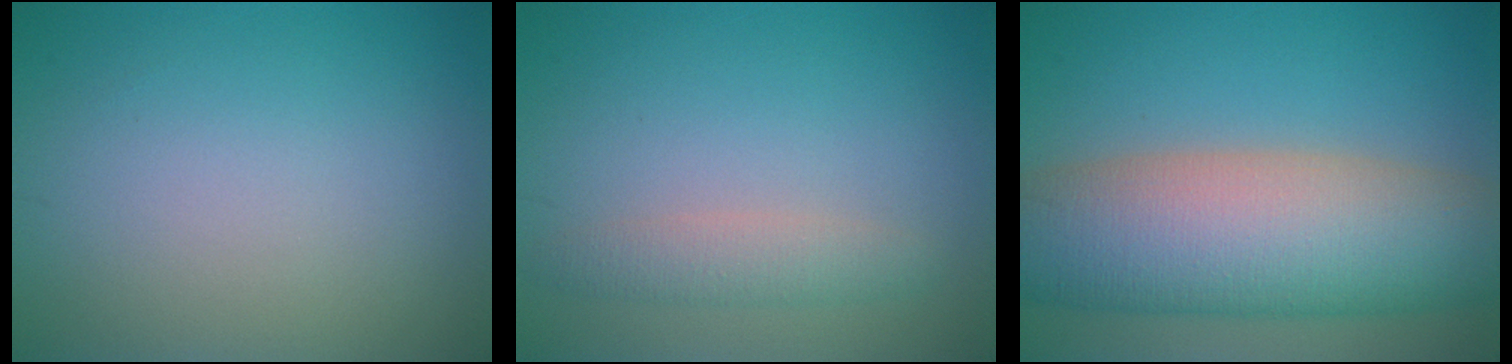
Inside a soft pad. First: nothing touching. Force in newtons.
{"total": 2.1, "press": 2.1, "slide": 0.0}
{"total": 12.8, "press": 12.8, "slide": 0.5}